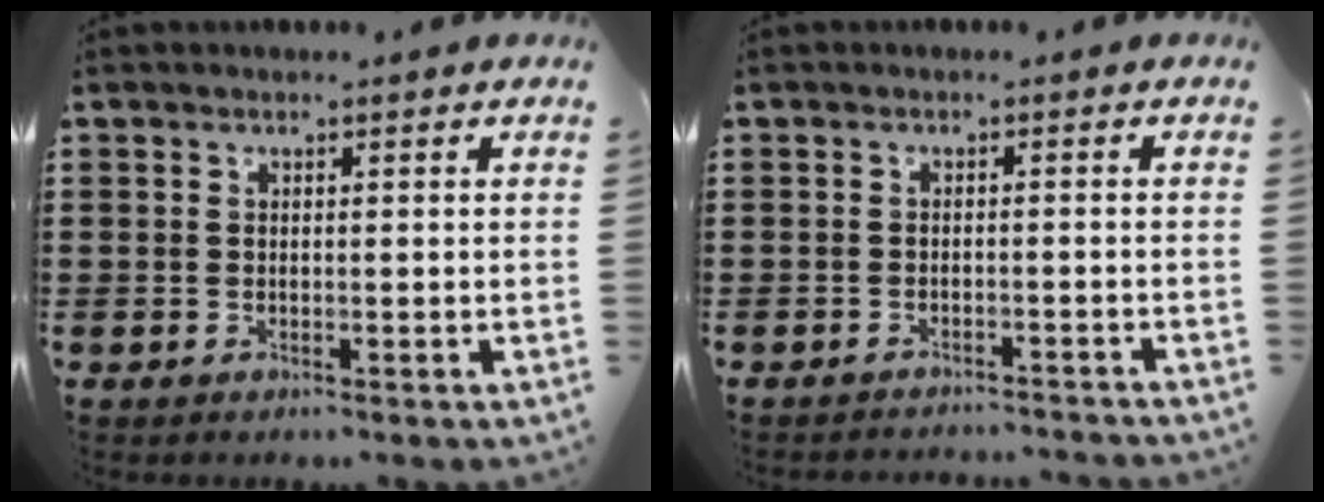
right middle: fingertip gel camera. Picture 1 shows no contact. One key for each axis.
{"total": 1.6, "fx": -1.6, "fy": -0.2, "fz": 0.2, "tx": -0.005, "ty": 0.004, "tz": -0.033}